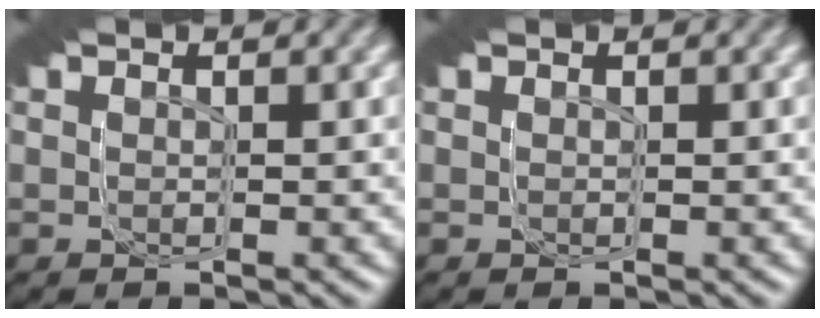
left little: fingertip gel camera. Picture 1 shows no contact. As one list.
[{"total": 0.0}]